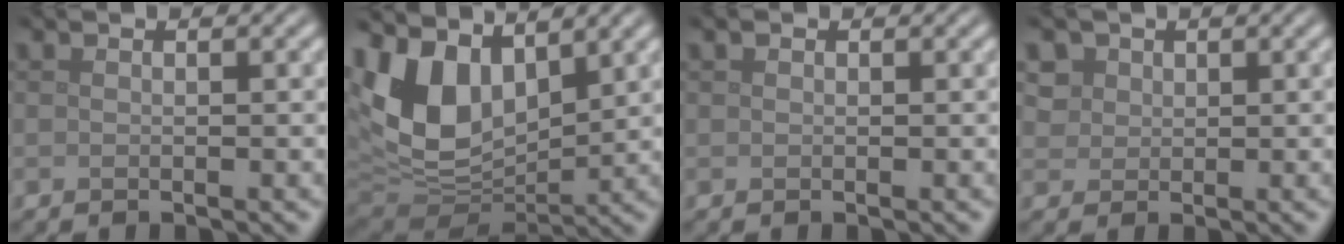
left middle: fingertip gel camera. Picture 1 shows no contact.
{"total": 9.5, "force": [3.4, 5.9, 6.6], "torque": [-0.152, -0.002, 0.062]}
{"total": 0.5, "force": [0.3, 0.4, 0.2], "torque": [-0.002, 0.001, 0.004]}
{"total": 3.1, "force": [1.6, 2.4, 1.0], "torque": [-0.036, -0.001, 0.039]}